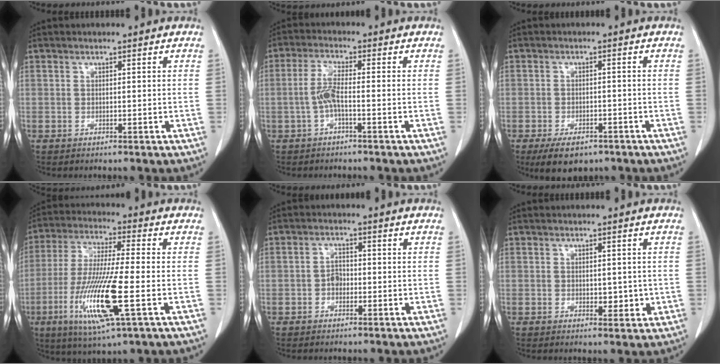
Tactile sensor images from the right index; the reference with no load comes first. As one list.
[{"total": 3.8, "force": [-0.9, 0.3, 3.7], "torque": [-0.080, 0.005, -0.018]}, {"total": 6.1, "force": [-4.3, 3.0, 3.2], "torque": [-0.053, -0.003, -0.063]}, {"total": 14.8, "force": [-4.5, 0.9, 14.1], "torque": [-0.288, -0.024, -0.080]}, {"total": 2.0, "force": [-0.5, 1.4, 1.3], "torque": [-0.017, 0.008, -0.007]}, {"total": 2.4, "force": [0.1, 1.5, 1.9], "torque": [-0.017, -0.001, 0.011]}]